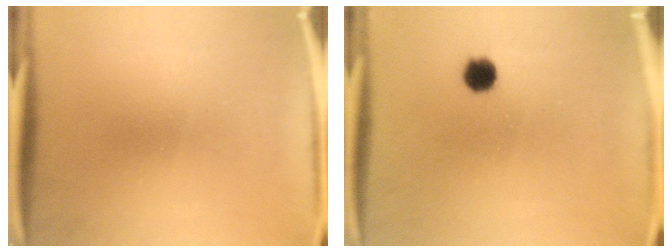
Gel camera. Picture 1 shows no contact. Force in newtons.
{"total": 4.1}